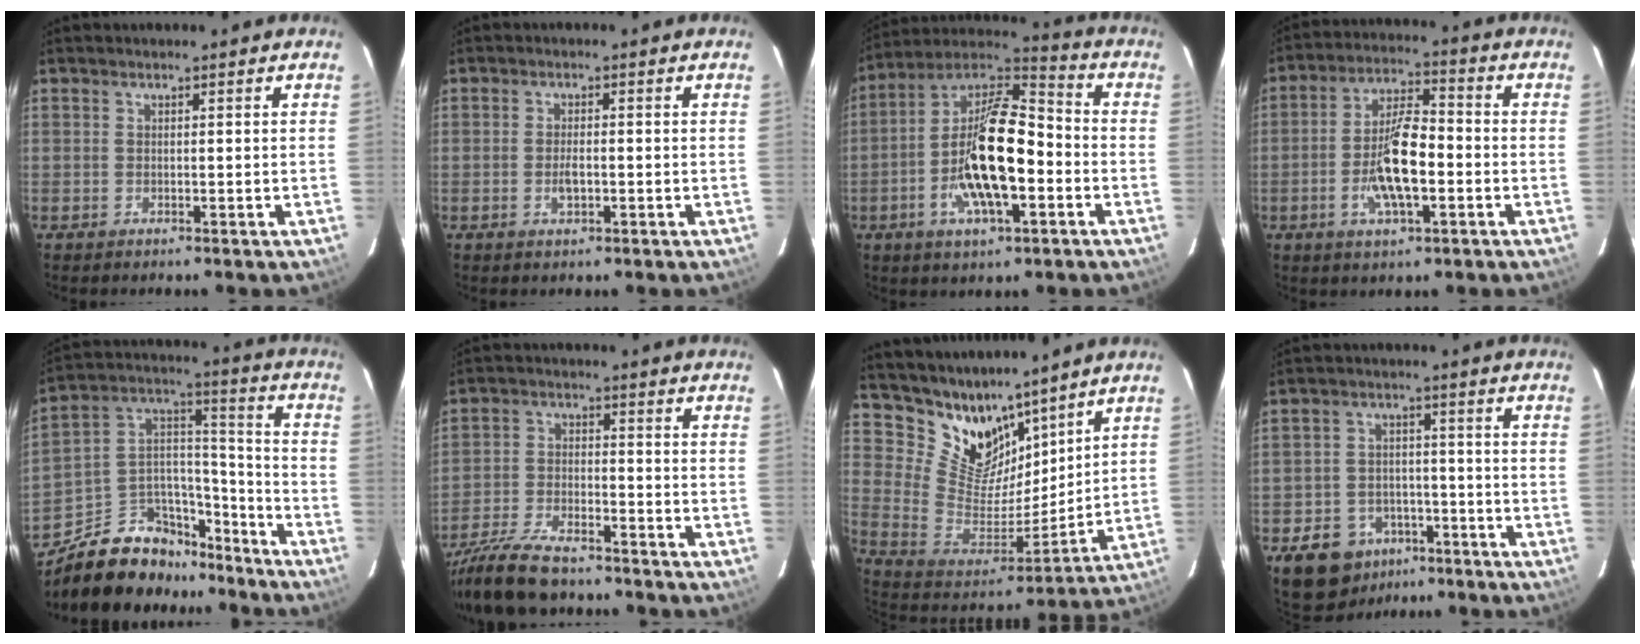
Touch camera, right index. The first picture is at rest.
{"total": 2.7, "force": [-0.9, 1.1, 2.3], "torque": [-0.045, 0.000, -0.014]}
{"total": 18.4, "force": [-4.7, 6.9, 16.4], "torque": [-0.320, 0.004, -0.096]}
{"total": 11.0, "force": [-3.1, 3.5, 9.9], "torque": [-0.196, 0.003, -0.057]}
{"total": 19.4, "force": [-14.0, 10.9, 8.1], "torque": [-0.172, 0.076, -0.207]}
{"total": 15.4, "force": [-12.8, 4.5, 7.2], "torque": [-0.169, -0.023, -0.233]}
{"total": 15.4, "force": [12.1, 8.1, 5.2], "torque": [-0.124, -0.005, 0.240]}
{"total": 12.1, "force": [-7.3, 8.7, 4.2], "torque": [-0.114, 0.016, -0.097]}